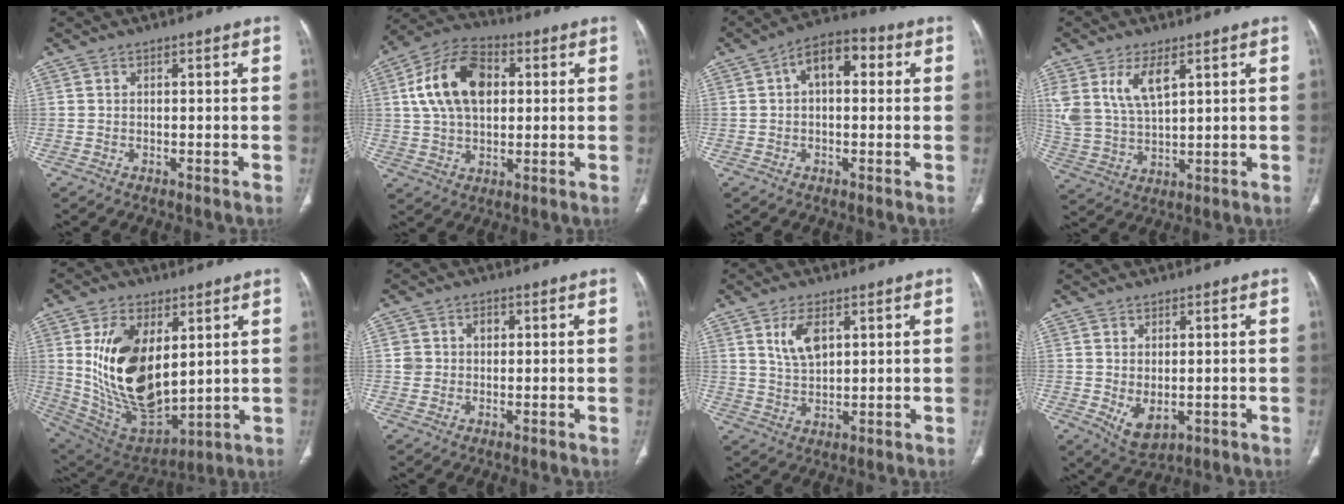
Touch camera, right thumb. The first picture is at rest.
{"total": 15.1, "force": [3.1, 9.6, 11.3], "torque": [-0.192, 0.015, 0.050]}
{"total": 8.3, "force": [1.8, 4.8, 6.6], "torque": [-0.090, 0.027, 0.020]}
{"total": 9.8, "force": [4.6, 4.7, 7.3], "torque": [-0.147, -0.015, 0.101]}
{"total": 21.6, "force": [4.2, 12.2, 17.3], "torque": [-0.301, -0.031, 0.100]}
{"total": 3.6, "force": [0.7, 3.2, 1.4], "torque": [-0.005, 0.001, 0.014]}
{"total": 6.3, "force": [2.7, 3.3, 4.7], "torque": [-0.083, -0.013, 0.059]}
{"total": 5.0, "force": [-0.7, 2.8, 4.1], "torque": [-0.066, -0.008, 0.007]}